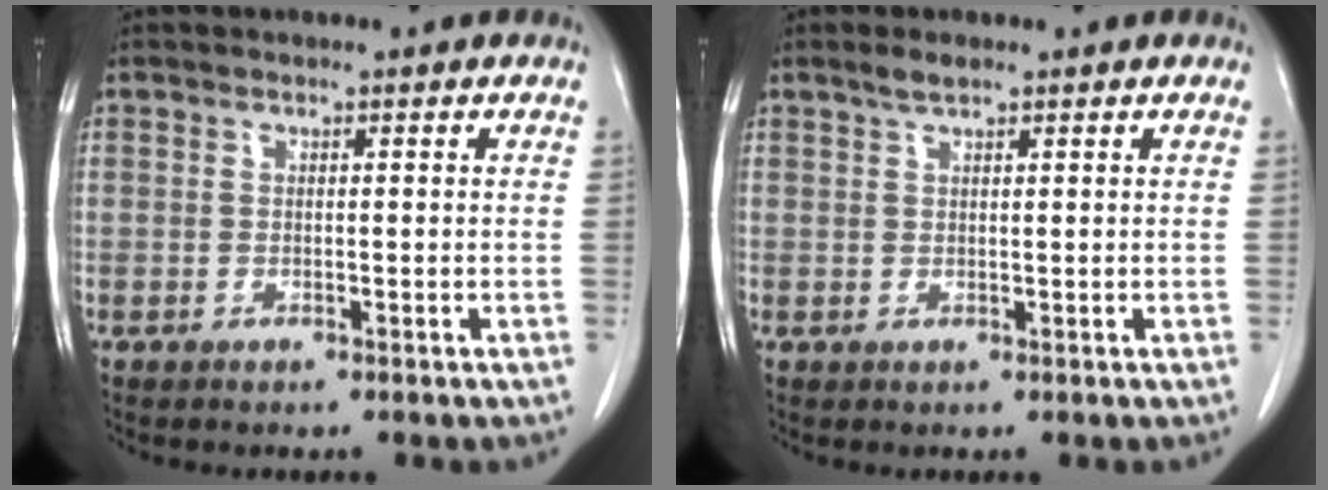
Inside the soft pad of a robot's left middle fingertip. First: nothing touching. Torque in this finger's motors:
{"motor_torque": [0.39, -0.34, -0.10, 0.01]}